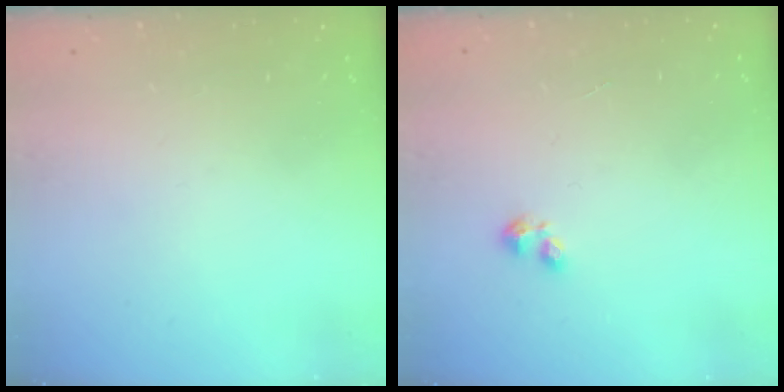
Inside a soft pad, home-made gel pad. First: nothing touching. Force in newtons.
{"total": 2.2, "press": 2.2, "slide": 0.4}